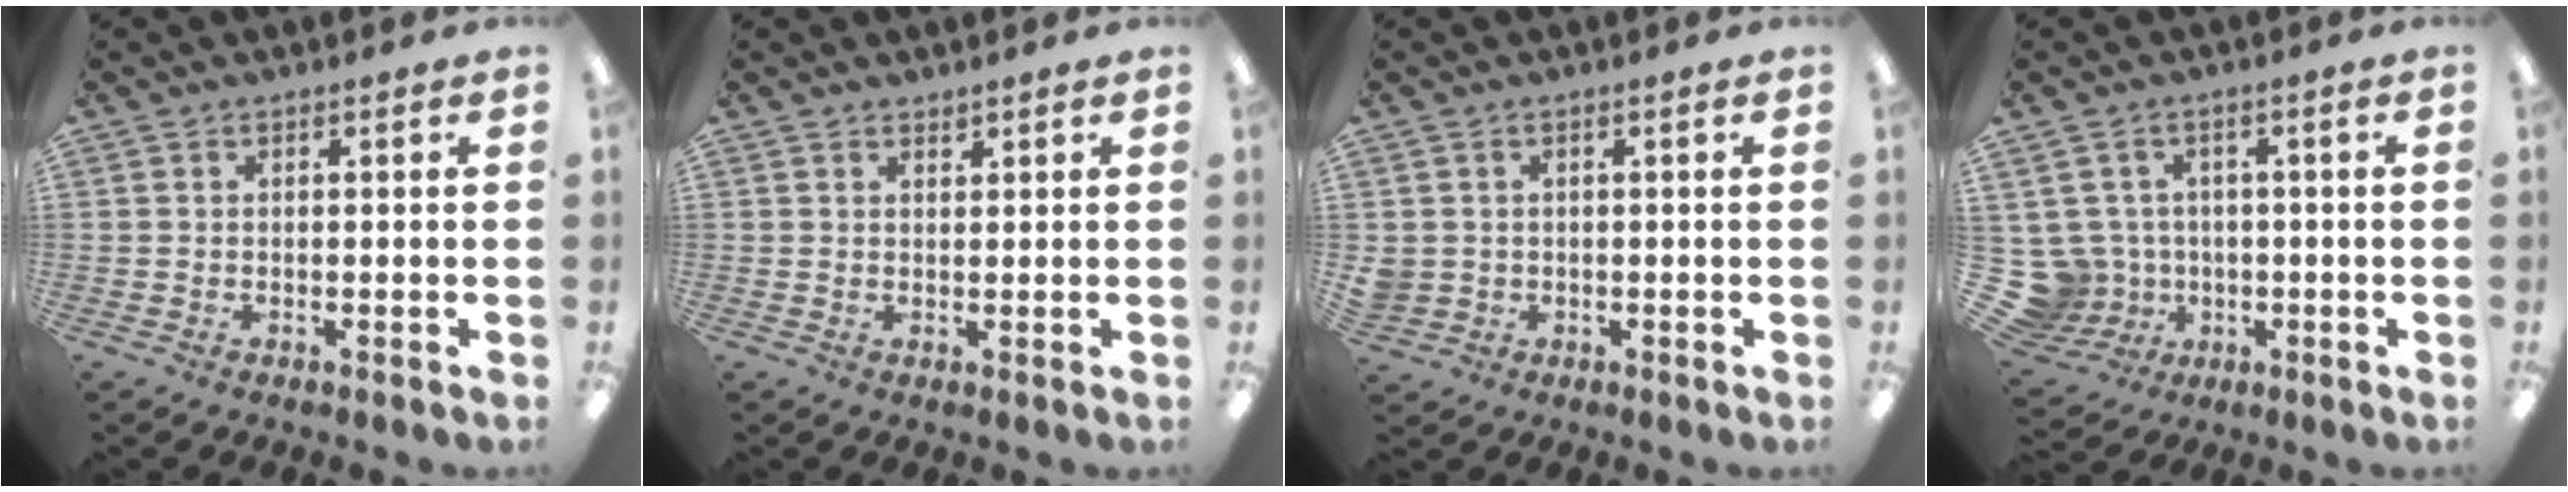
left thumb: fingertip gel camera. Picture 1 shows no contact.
{"total": 1.0, "force": [1.0, 0.3, 0.0], "torque": [0.000, -0.001, 0.019]}
{"total": 2.3, "force": [0.4, 2.3, 0.3], "torque": [-0.009, 0.002, 0.006]}
{"total": 8.4, "force": [-0.2, 8.2, 1.9], "torque": [-0.089, -0.003, 0.005]}